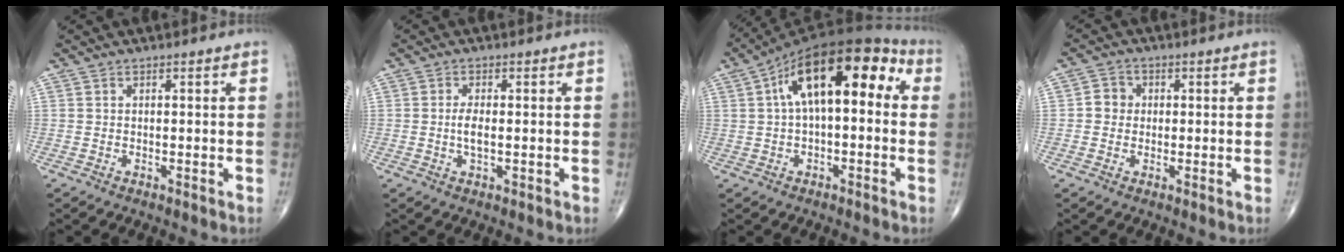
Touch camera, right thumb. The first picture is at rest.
{"total": 2.9, "force": [-0.2, 1.0, 2.7], "torque": [-0.055, -0.002, -0.005]}
{"total": 17.5, "force": [3.3, 8.3, 15.1], "torque": [-0.213, 0.049, 0.039]}
{"total": 3.2, "force": [0.1, 3.0, 1.1], "torque": [0.000, 0.007, -0.005]}